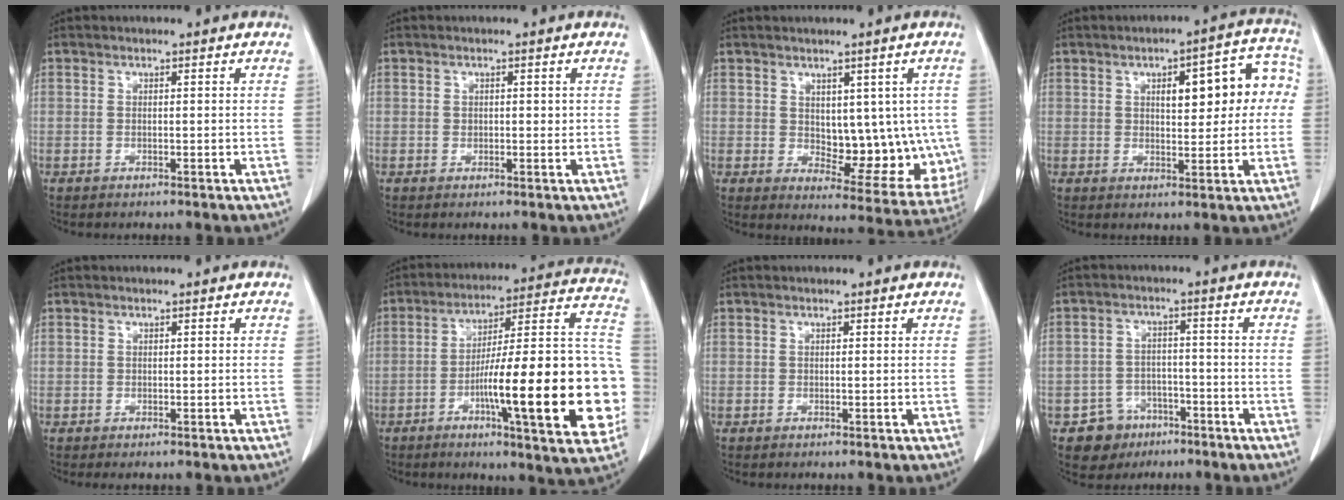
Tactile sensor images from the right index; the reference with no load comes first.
{"total": 1.3, "force": [0.3, 0.9, 0.9], "torque": [-0.010, 0.000, 0.004]}
{"total": 11.3, "force": [0.9, 6.0, 9.5], "torque": [-0.103, 0.000, 0.030]}
{"total": 10.8, "force": [2.1, 3.8, 9.8], "torque": [-0.117, 0.037, 0.029]}
{"total": 0.0}
{"total": 25.5, "force": [-6.0, 2.9, 24.6], "torque": [-0.275, 0.017, -0.087]}
{"total": 0.0}
{"total": 5.7, "force": [-3.3, 4.5, 0.4], "torque": [0.000, 0.011, -0.048]}